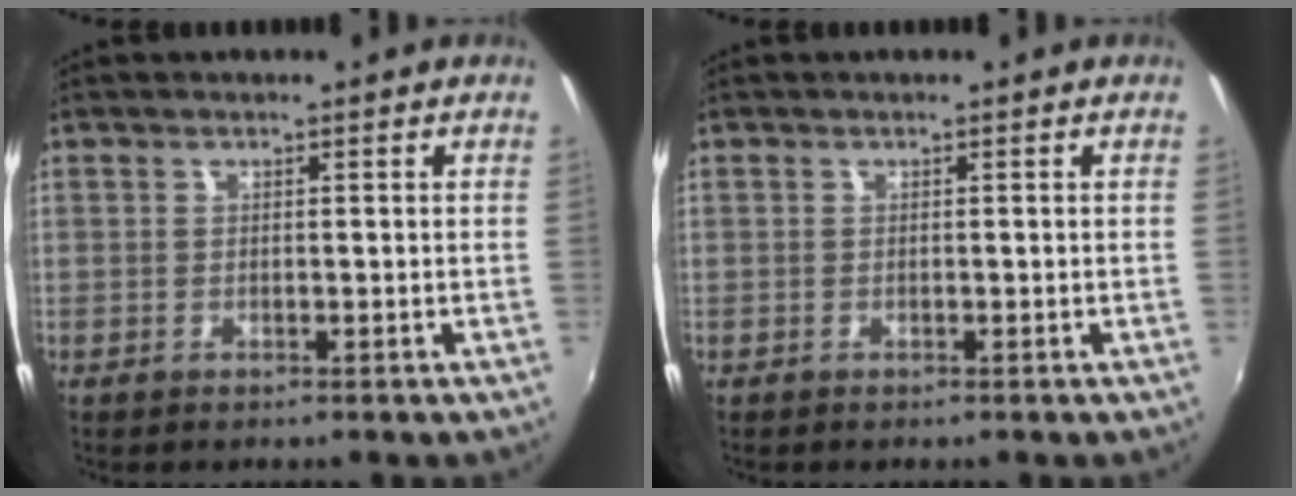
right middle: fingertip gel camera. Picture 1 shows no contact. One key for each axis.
{"total": 0.0}